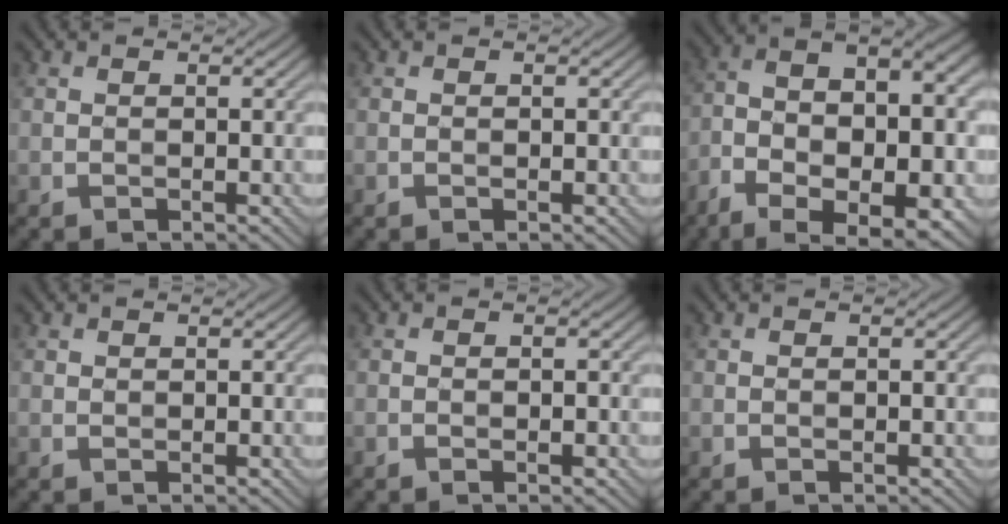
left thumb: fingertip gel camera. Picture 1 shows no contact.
{"total": 0.0}
{"total": 16.3, "force": [-6.1, 8.2, 12.7], "torque": [-0.236, -0.022, -0.082]}
{"total": 0.0}
{"total": 1.2, "force": [-0.5, 0.1, 1.1], "torque": [-0.019, 0.003, -0.010]}
{"total": 0.6, "force": [-0.2, 0.0, 0.6], "torque": [-0.010, 0.001, -0.003]}